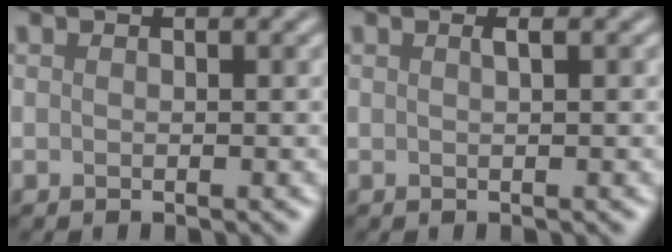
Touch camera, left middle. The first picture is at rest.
{"total": 0.9, "force": [0.3, 0.3, 0.8], "torque": [-0.008, 0.004, 0.003]}